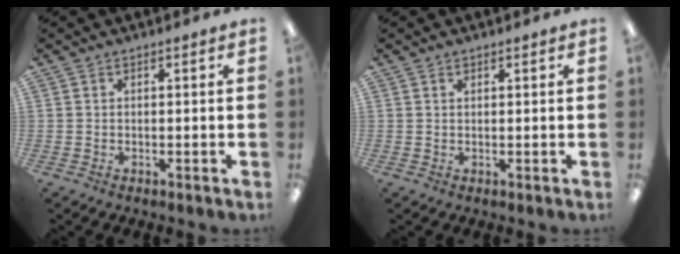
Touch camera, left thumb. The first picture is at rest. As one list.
[{"total": 0.7, "force": [0.6, 0.4, 0.1], "torque": [-0.002, 0.001, 0.011]}]